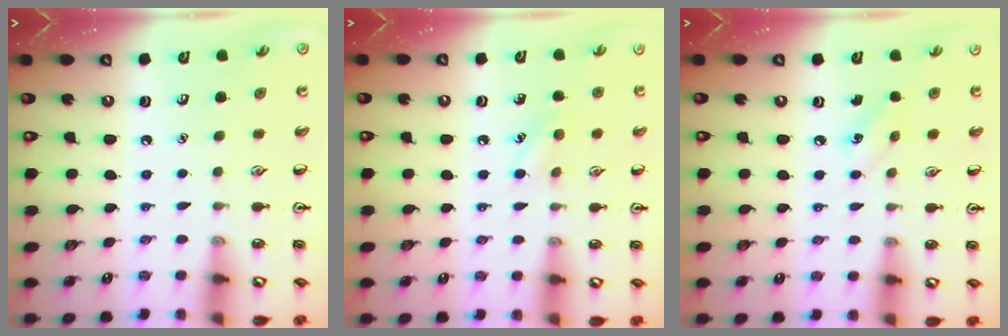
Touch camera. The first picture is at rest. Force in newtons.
{"total": 6.9, "press": 6.6, "slide": 2.0}
{"total": 5.0, "press": 4.7, "slide": 1.7}